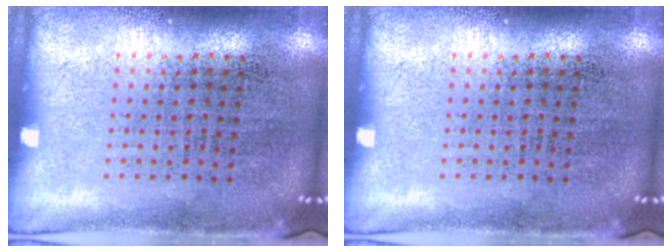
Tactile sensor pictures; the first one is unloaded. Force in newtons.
{"total": 0.0}